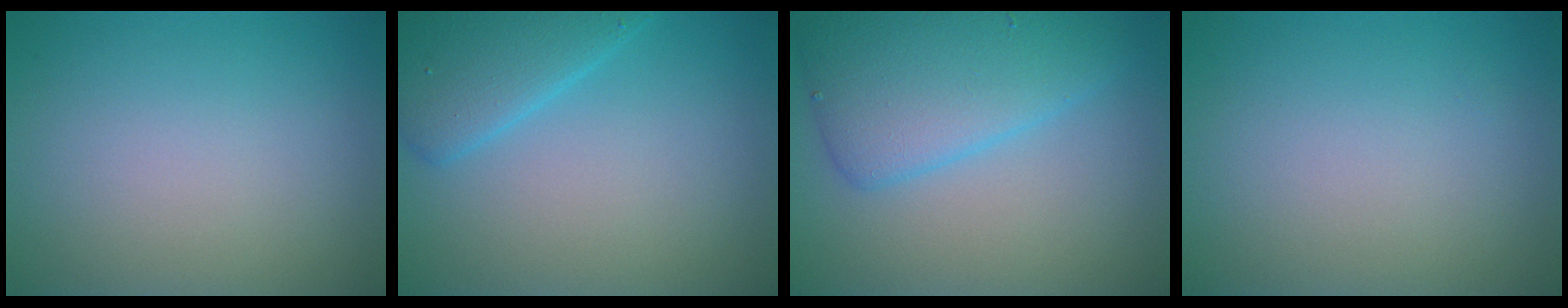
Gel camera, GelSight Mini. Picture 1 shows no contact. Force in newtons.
{"total": 4.3, "press": 4.3, "slide": 0.3}
{"total": 6.1, "press": 6.1, "slide": 0.4}
{"total": 0.0}